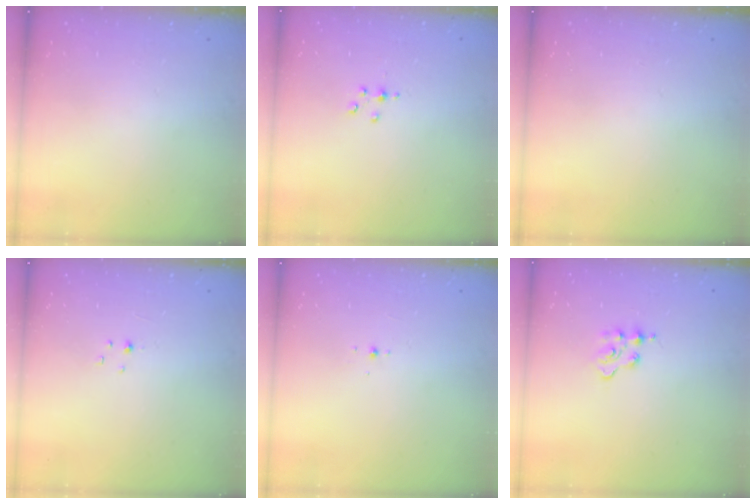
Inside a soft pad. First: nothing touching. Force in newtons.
{"total": 3.0, "press": 3.0, "slide": 0.3}
{"total": 0.0}
{"total": 1.1, "press": 1.1, "slide": 0.2}
{"total": 2.8, "press": 2.8, "slide": 0.7}
{"total": 2.4, "press": 2.4, "slide": 0.4}